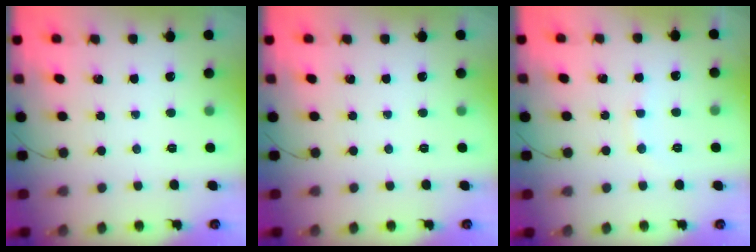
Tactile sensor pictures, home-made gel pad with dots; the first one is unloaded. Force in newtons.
{"total": 0.0}
{"total": 6.3, "press": 6.2, "slide": 1.4}